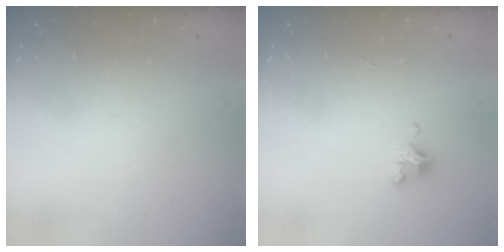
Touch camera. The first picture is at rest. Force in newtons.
{"total": 2.9, "press": 2.9, "slide": 0.3}